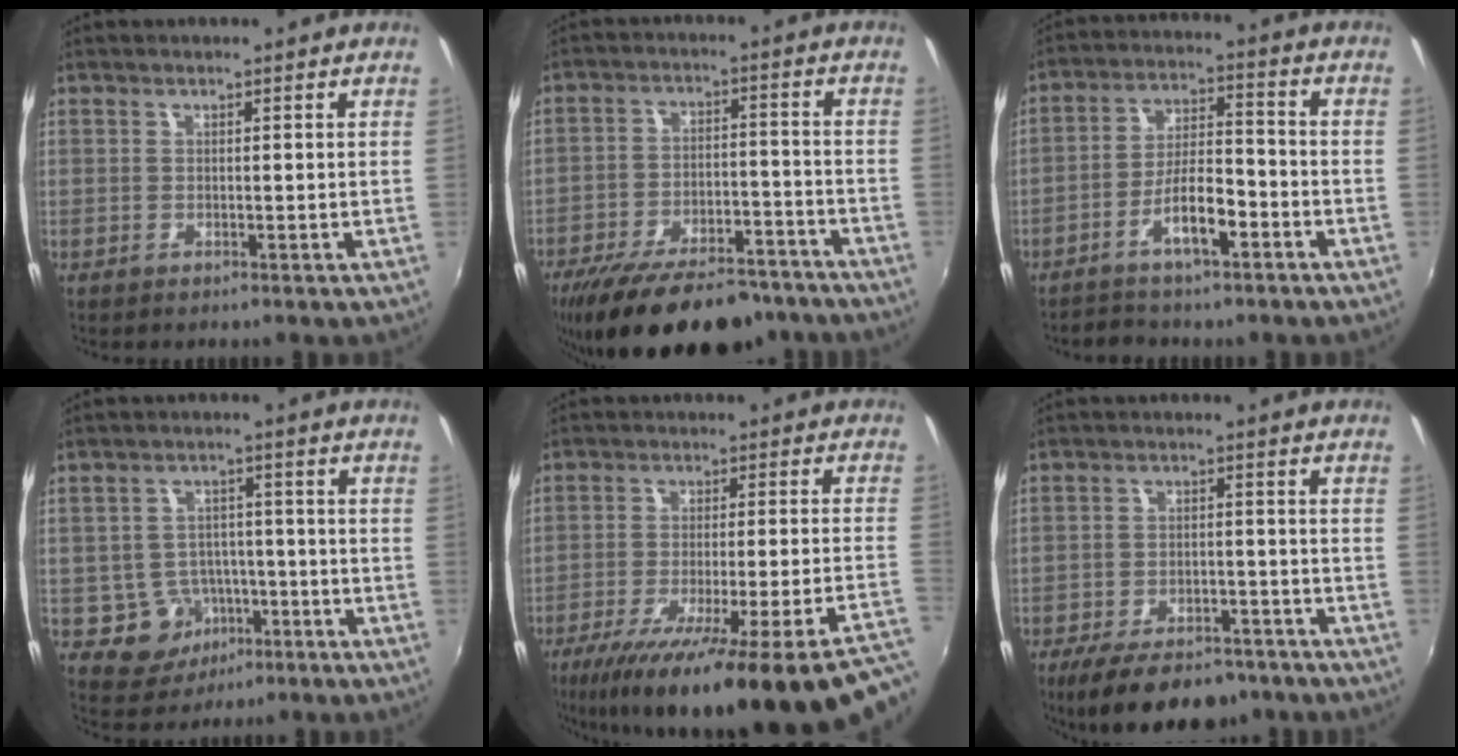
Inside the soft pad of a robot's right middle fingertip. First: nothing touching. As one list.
[{"total": 23.4, "force": [-18.7, 8.6, 11.1], "torque": [-0.214, -0.012, -0.263]}, {"total": 7.7, "force": [-4.7, 2.7, 5.5], "torque": [-0.107, 0.018, -0.075]}, {"total": 7.1, "force": [-3.1, 6.2, 1.7], "torque": [-0.043, 0.019, -0.032]}, {"total": 29.9, "force": [-22.5, 3.3, 19.5], "torque": [-0.284, -0.077, -0.316]}, {"total": 14.2, "force": [-10.6, 6.1, 7.1], "torque": [-0.153, -0.014, -0.157]}]